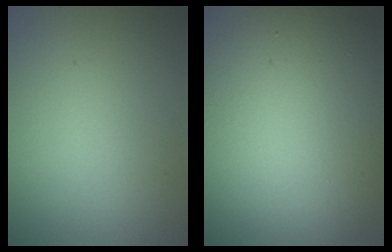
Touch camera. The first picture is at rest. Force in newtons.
{"total": 17.9, "press": 17.9, "slide": 1.1}